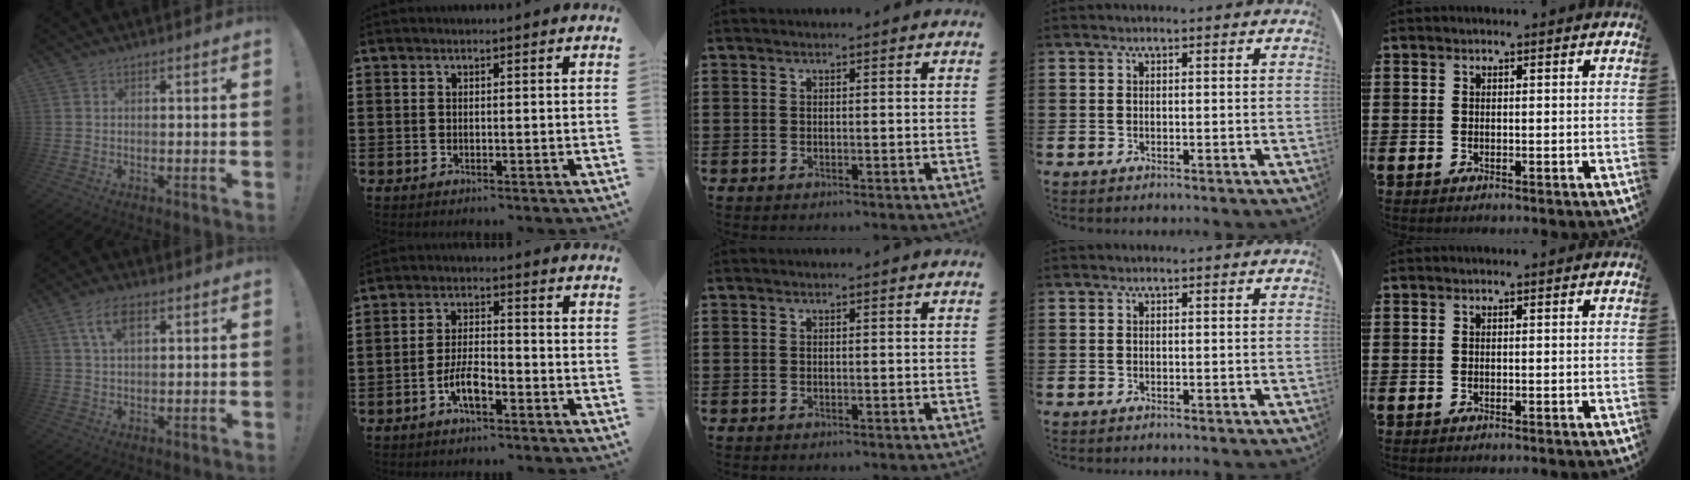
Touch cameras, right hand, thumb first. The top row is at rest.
{"thumb": {"total": 7.2, "force": [3.0, 3.6, 5.4], "torque": [-0.100, 0.005, 0.055]}, "index": {"total": 4.9, "force": [-2.6, 1.8, 3.8], "torque": [-0.091, 0.002, -0.056]}}